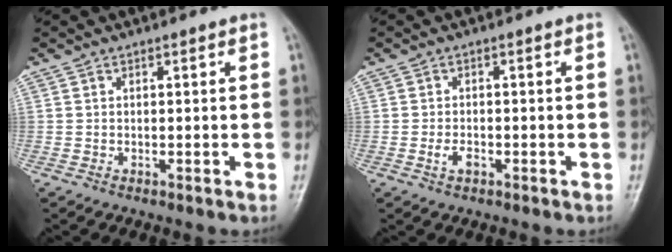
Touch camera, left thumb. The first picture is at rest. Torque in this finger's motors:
{"motor_torque": [0.02, 0.08, 0.32, -0.02, 0.00]}